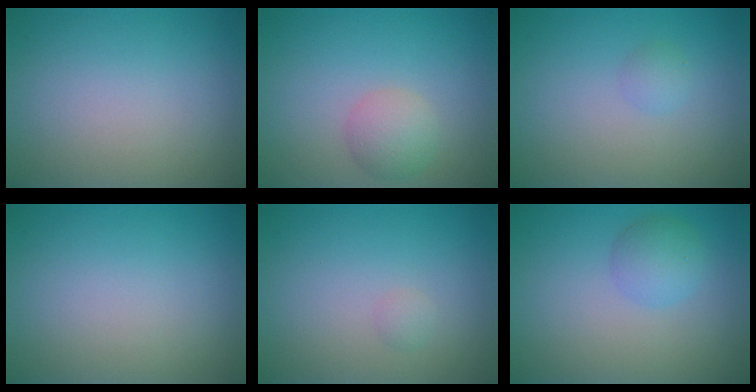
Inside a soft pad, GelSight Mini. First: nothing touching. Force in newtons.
{"total": 2.5, "press": 2.5, "slide": 0.1}
{"total": 1.0, "press": 1.0, "slide": 0.1}
{"total": 0.0}
{"total": 0.6, "press": 0.6, "slide": 0.1}
{"total": 2.4, "press": 2.4, "slide": 0.1}